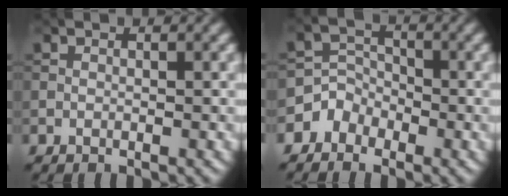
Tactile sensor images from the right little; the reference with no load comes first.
{"total": 3.5, "force": [-2.5, 2.5, 0.0], "torque": [0.032, 0.008, -0.059]}